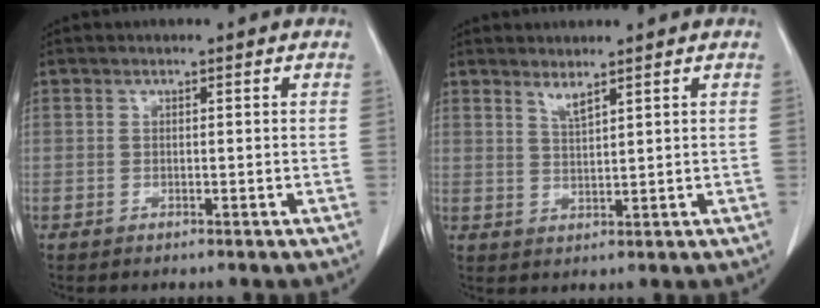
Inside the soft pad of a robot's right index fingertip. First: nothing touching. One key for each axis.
{"total": 2.1, "fx": 1.8, "fy": -0.1, "fz": 1.2, "tx": -0.025, "ty": -0.012, "tz": 0.039}